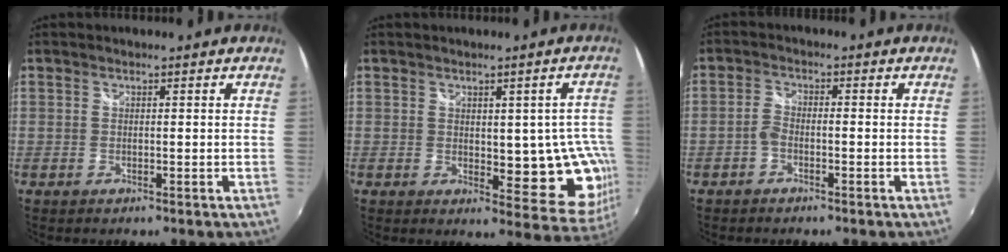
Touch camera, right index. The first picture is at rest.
{"total": 10.9, "force": [-0.6, 6.2, 8.9], "torque": [-0.076, 0.010, 0.007]}
{"total": 2.1, "force": [-1.4, 1.0, 1.3], "torque": [-0.034, 0.010, -0.028]}